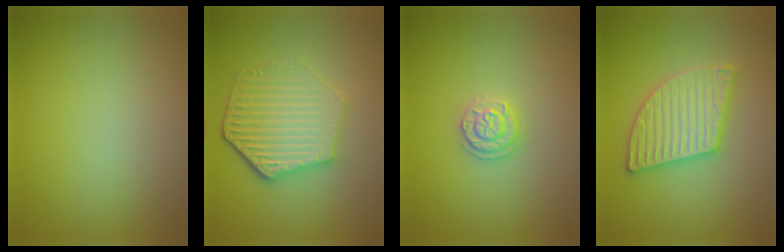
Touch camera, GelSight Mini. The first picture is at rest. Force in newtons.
{"total": 6.1, "press": 4.6, "slide": 4.0}
{"total": 2.0, "press": 1.9, "slide": 0.8}
{"total": 5.2, "press": 5.2, "slide": 0.5}